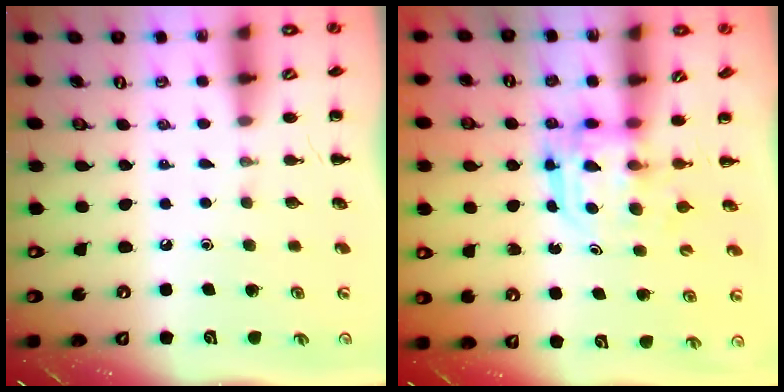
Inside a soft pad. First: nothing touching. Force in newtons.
{"total": 3.1, "press": 3.1, "slide": 0.2}